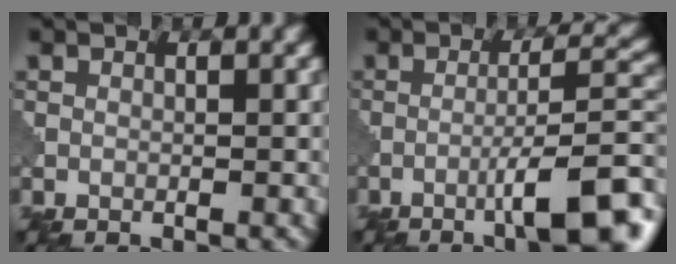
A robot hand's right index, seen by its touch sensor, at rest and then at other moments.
{"total": 8.3, "force": [-4.1, 1.1, 7.1], "torque": [-0.097, 0.018, -0.070]}